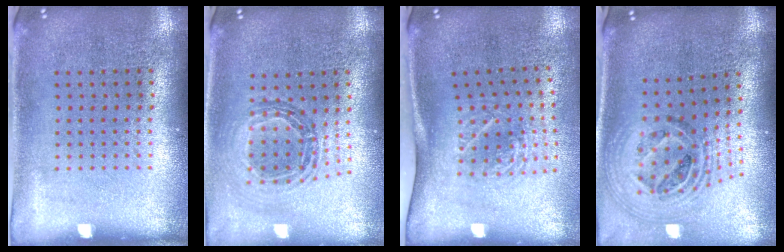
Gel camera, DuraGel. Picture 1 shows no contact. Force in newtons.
{"total": 0.8, "press": 0.8, "slide": 0.0}
{"total": 1.9, "press": 1.3, "slide": 1.4}
{"total": 1.8, "press": 1.5, "slide": 1.1}